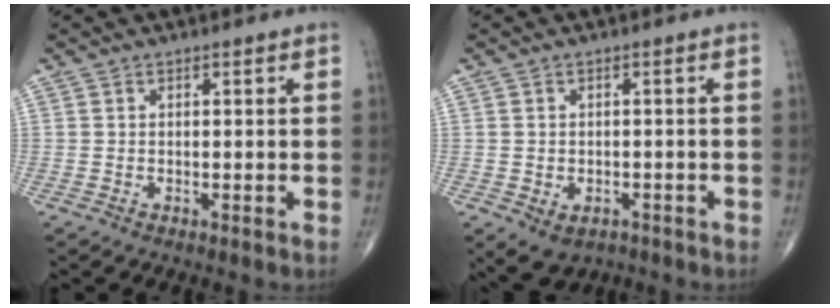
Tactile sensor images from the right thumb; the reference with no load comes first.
{"total": 5.8, "force": [-2.8, 4.2, 2.7], "torque": [-0.038, 0.014, -0.029]}